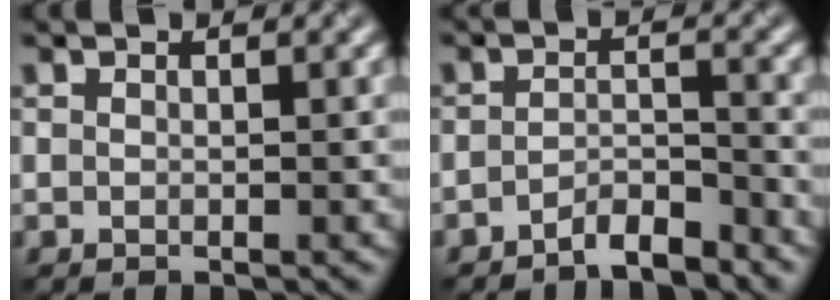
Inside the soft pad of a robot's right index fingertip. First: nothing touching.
{"total": 2.9, "force": [-2.7, 0.5, 1.1], "torque": [-0.018, 0.009, -0.052]}